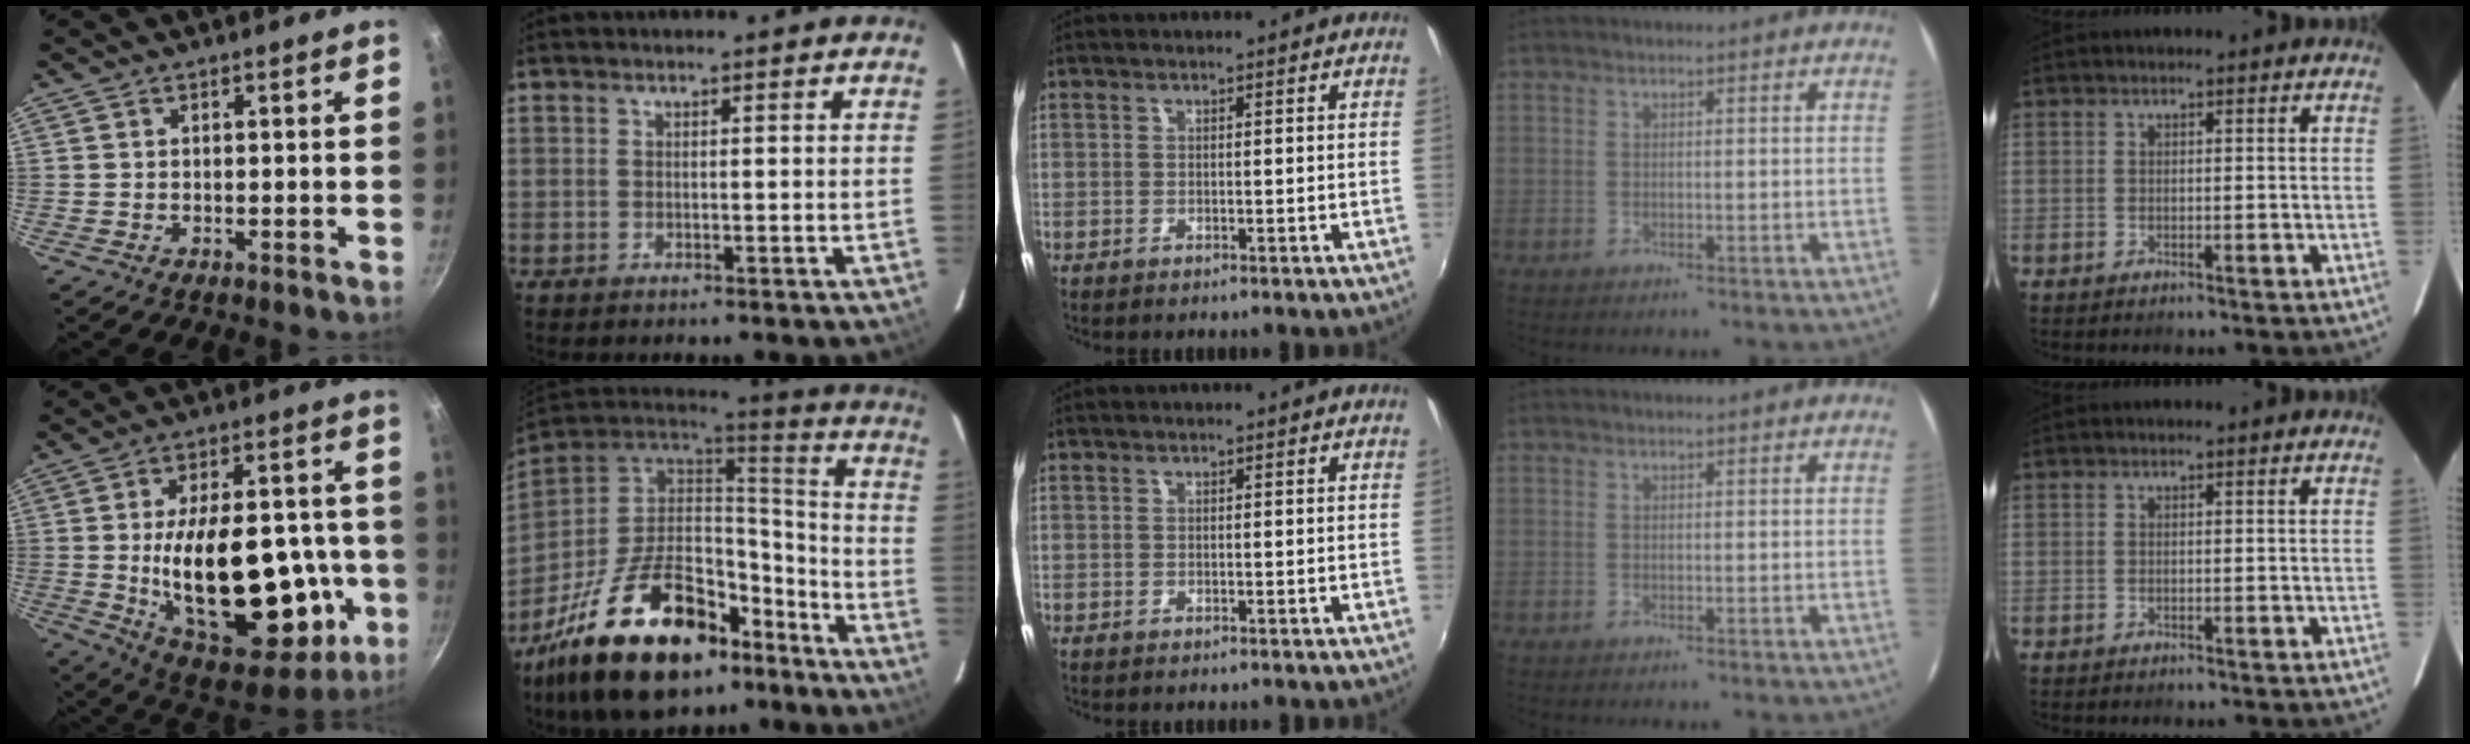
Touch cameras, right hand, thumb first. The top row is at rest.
{"thumb": {"total": 29.6, "force": [-4.2, 15.1, 25.1], "torque": [-0.349, 0.018, -0.039]}, "index": {"total": 30.9, "force": [-19.6, 15.2, 18.4], "torque": [-0.350, 0.002, -0.291]}}